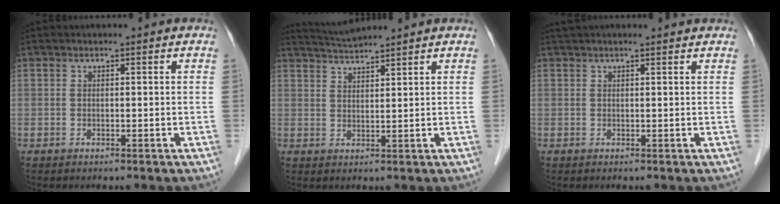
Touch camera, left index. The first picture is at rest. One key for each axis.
{"total": 4.4, "fx": 4.2, "fy": -0.9, "fz": 0.8, "tx": -0.017, "ty": 0.017, "tz": 0.081}
{"total": 6.1, "fx": 5.6, "fy": 0.8, "fz": 2.4, "tx": -0.033, "ty": 0.036, "tz": 0.071}